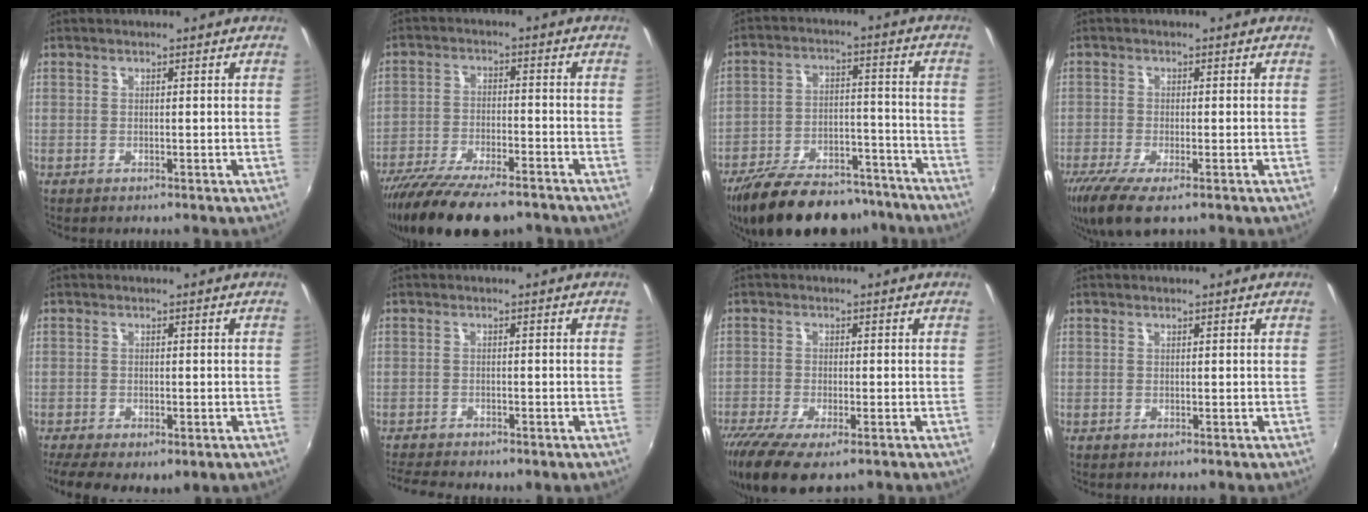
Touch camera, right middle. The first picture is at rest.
{"total": 16.5, "force": [-13.0, 4.6, 9.0], "torque": [-0.182, -0.044, -0.216]}
{"total": 24.0, "force": [-19.6, 9.0, 10.5], "torque": [-0.208, -0.001, -0.277]}
{"total": 8.8, "force": [-5.4, 2.3, 6.5], "torque": [-0.145, -0.040, -0.097]}
{"total": 9.3, "force": [-5.6, 4.0, 6.3], "torque": [-0.138, -0.044, -0.085]}
{"total": 6.3, "force": [-5.4, 1.6, 2.8], "torque": [-0.071, -0.025, -0.089]}
{"total": 10.9, "force": [-6.9, 3.5, 7.6], "torque": [-0.171, -0.050, -0.121]}
{"total": 0.0}